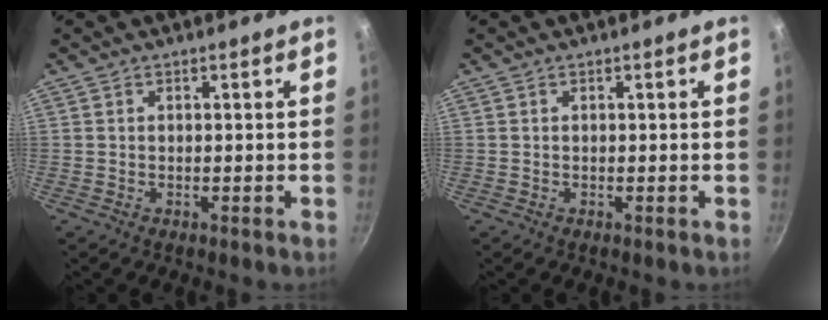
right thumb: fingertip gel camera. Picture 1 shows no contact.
{"total": 0.0}